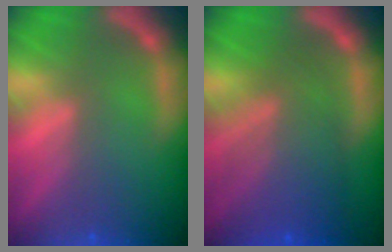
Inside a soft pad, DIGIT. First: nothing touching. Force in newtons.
{"total": 8.1}